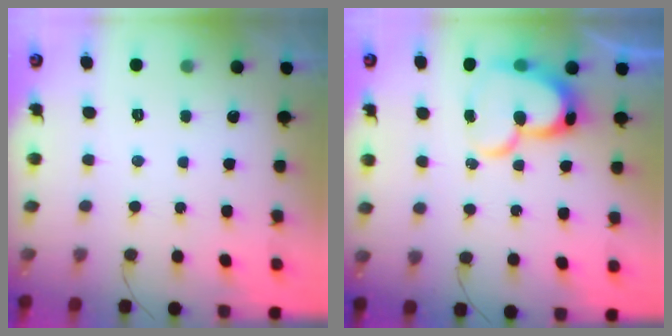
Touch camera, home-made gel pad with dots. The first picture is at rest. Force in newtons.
{"total": 17.0, "press": 16.9, "slide": 1.4}